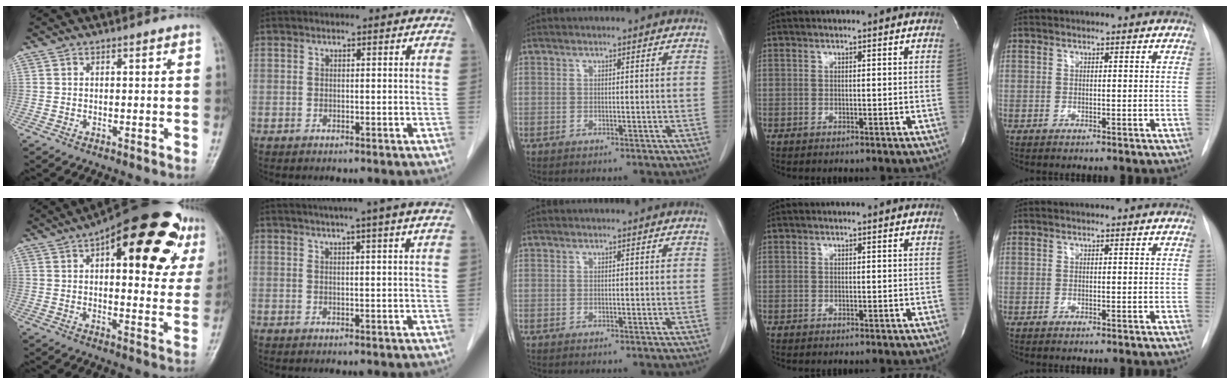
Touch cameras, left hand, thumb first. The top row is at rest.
{"thumb": {"total": 25.1, "force": [11.4, 10.2, 19.8], "torque": [-0.235, -0.002, 0.152]}, "index": {"total": 8.6, "force": [6.8, -1.6, 5.0], "torque": [-0.065, 0.020, 0.073]}}